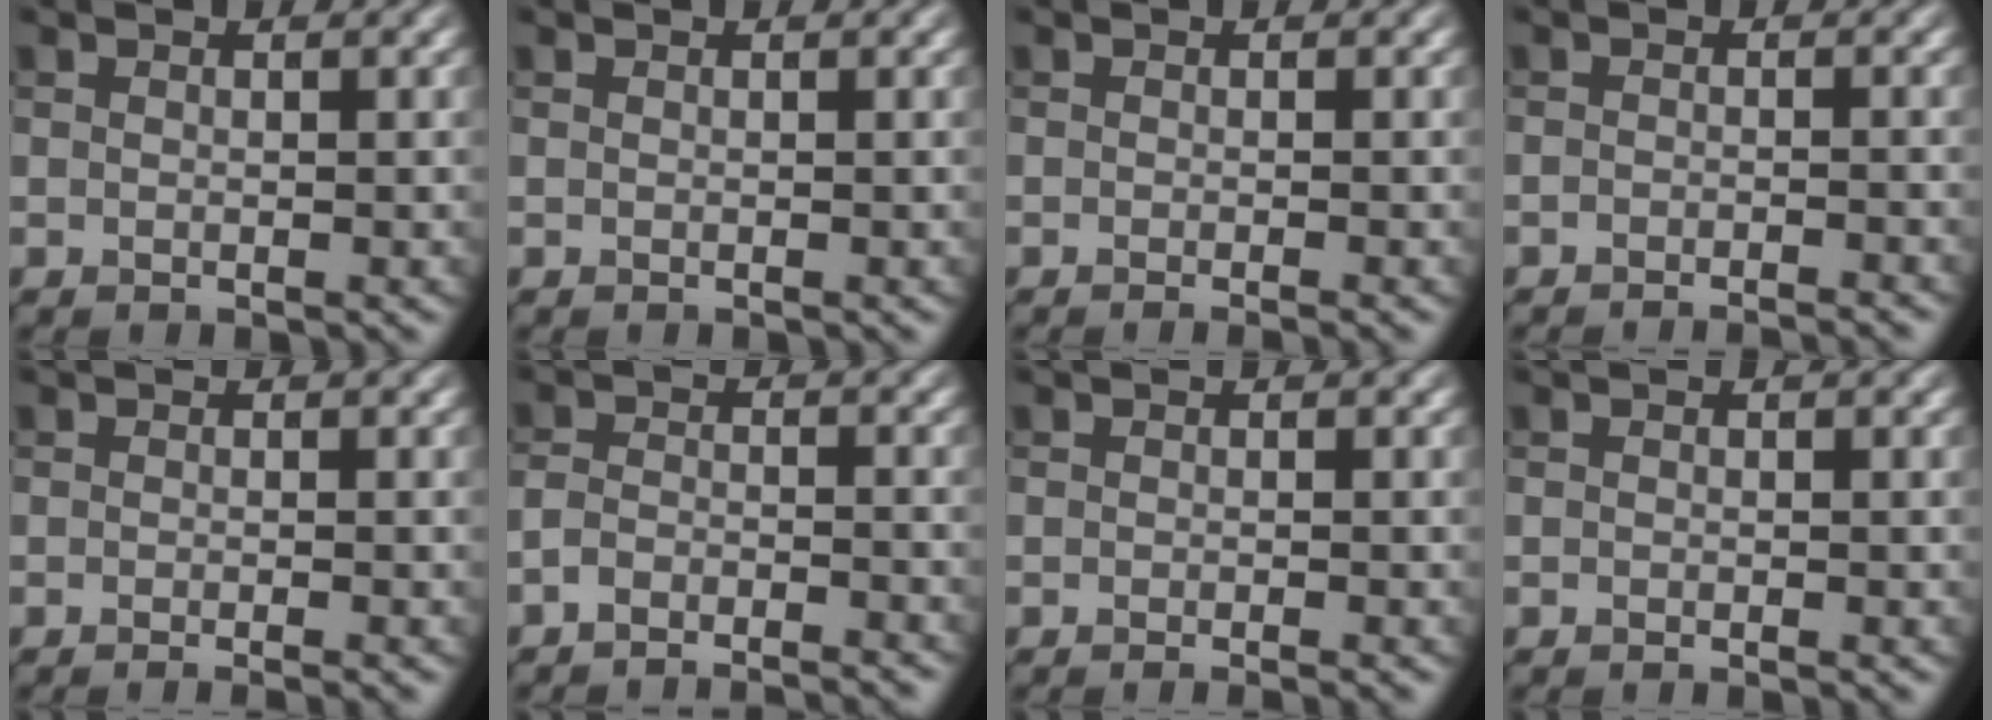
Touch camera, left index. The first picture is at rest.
{"total": 0.0}
{"total": 1.7, "force": [-0.7, 0.6, 1.5], "torque": [-0.003, -0.007, -0.012]}
{"total": 3.0, "force": [-2.7, 0.3, 1.2], "torque": [-0.012, 0.008, -0.041]}
{"total": 2.0, "force": [-0.9, 0.6, 1.7], "torque": [-0.005, -0.005, -0.015]}
{"total": 3.7, "force": [-3.5, 0.5, 1.2], "torque": [-0.023, 0.002, -0.061]}
{"total": 1.7, "force": [-0.8, 0.5, 1.4], "torque": [-0.004, -0.005, -0.014]}
{"total": 0.5, "force": [-0.4, 0.0, 0.3], "torque": [0.000, -0.001, -0.008]}